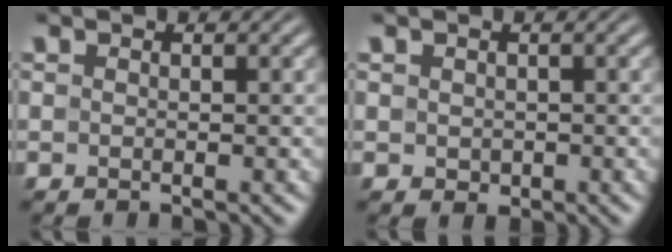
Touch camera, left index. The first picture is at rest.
{"total": 0.9, "force": [0.1, 0.8, 0.3], "torque": [-0.004, -0.003, 0.004]}